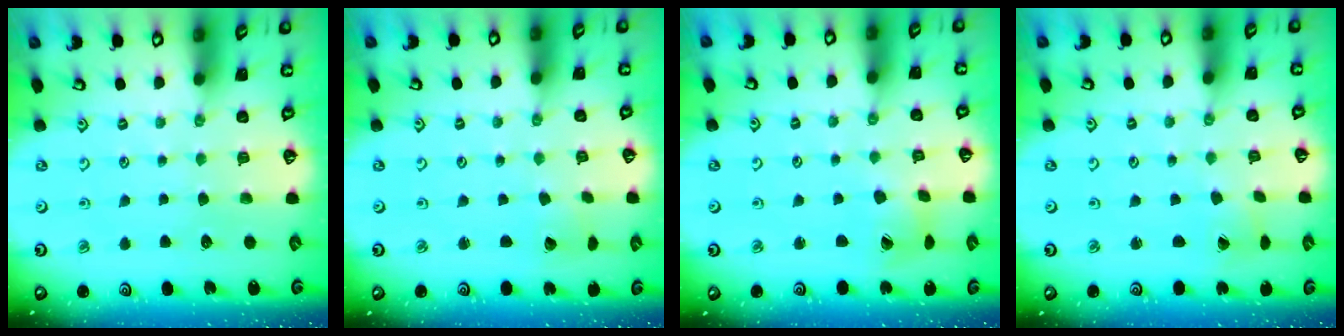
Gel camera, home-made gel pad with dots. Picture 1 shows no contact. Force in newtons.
{"total": 2.6, "press": 2.6, "slide": 0.1}
{"total": 5.3, "press": 5.3, "slide": 0.6}
{"total": 1.6, "press": 1.6, "slide": 0.3}